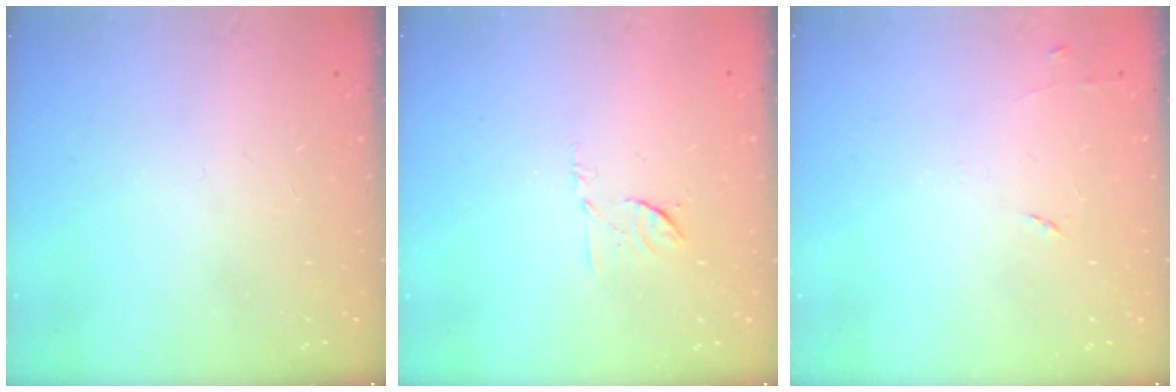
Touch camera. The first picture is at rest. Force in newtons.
{"total": 6.6, "press": 6.5, "slide": 1.1}
{"total": 5.3, "press": 5.2, "slide": 0.8}